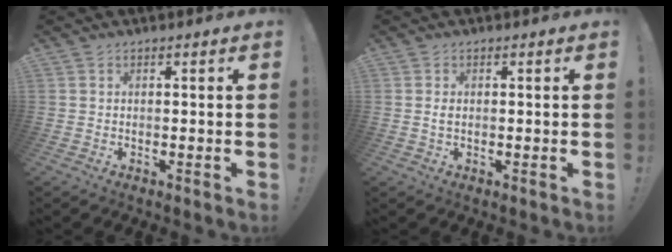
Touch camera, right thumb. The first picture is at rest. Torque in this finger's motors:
{"motor_torque": [-0.24, 0.06, -0.13, 0.10, 0.00]}